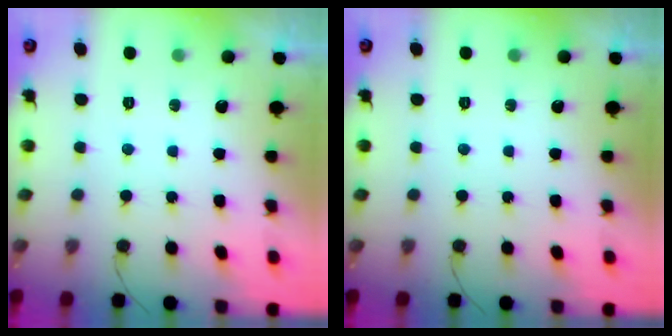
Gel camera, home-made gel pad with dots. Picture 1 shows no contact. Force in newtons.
{"total": 0.0}